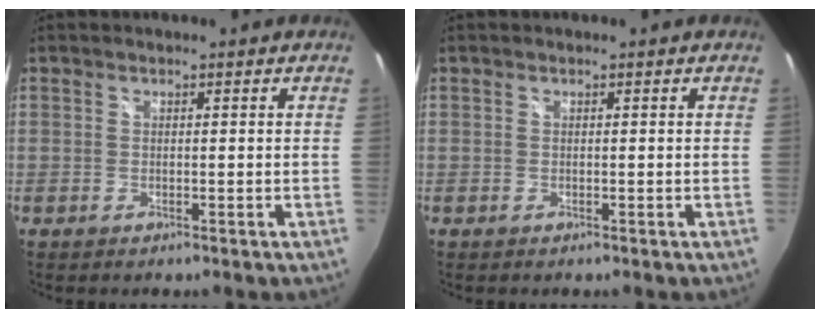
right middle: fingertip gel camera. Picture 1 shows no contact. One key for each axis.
{"total": 0.0}